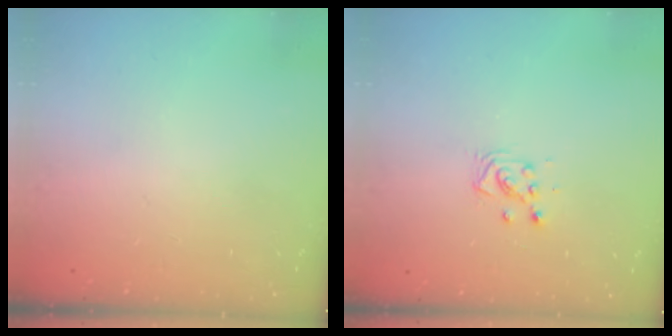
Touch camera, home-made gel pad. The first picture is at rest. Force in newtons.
{"total": 4.0, "press": 4.0, "slide": 0.4}